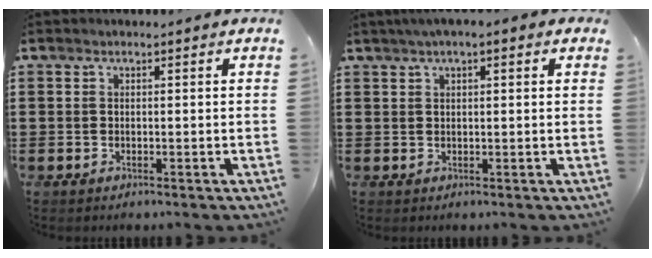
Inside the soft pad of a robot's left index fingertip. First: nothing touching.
{"total": 2.3, "force": [1.2, 0.4, 1.9], "torque": [-0.038, 0.005, 0.020]}